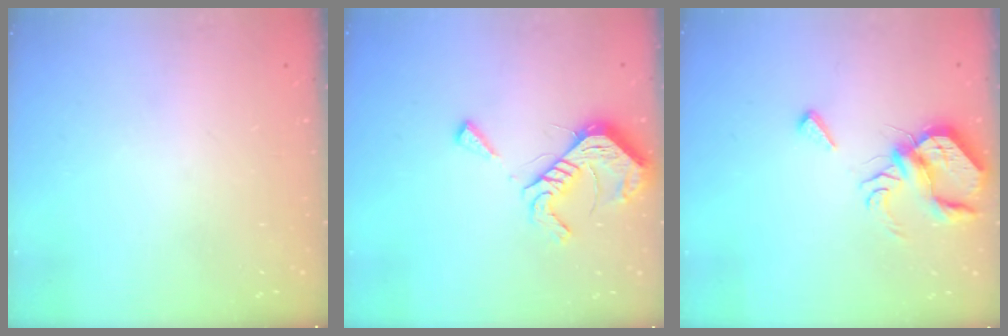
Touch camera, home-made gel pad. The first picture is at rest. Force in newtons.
{"total": 12.3, "press": 12.2, "slide": 1.5}
{"total": 7.9, "press": 7.9, "slide": 0.7}